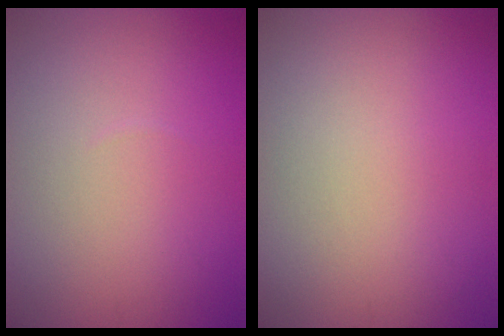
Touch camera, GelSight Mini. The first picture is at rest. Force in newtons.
{"total": 0.0}